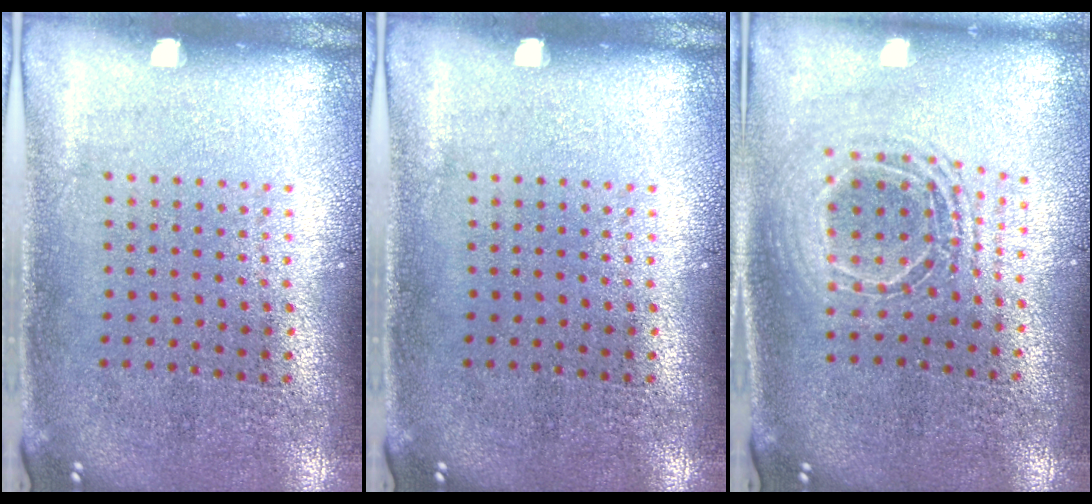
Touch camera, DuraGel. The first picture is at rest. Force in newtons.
{"total": 0.0}
{"total": 1.7, "press": 1.4, "slide": 0.9}